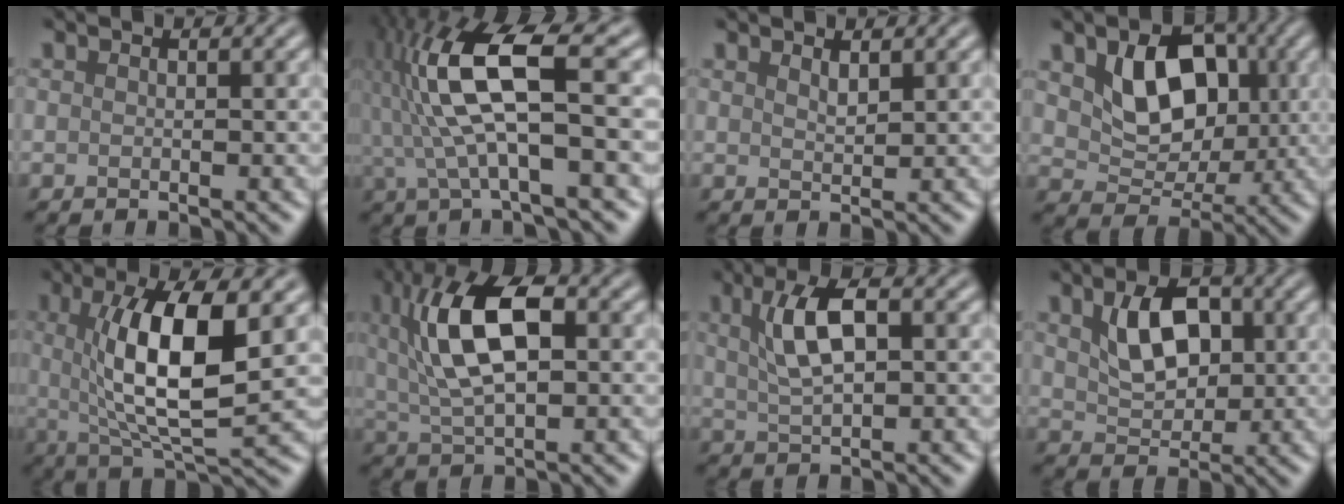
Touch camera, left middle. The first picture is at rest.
{"total": 10.1, "force": [0.9, 2.7, 9.6], "torque": [-0.197, 0.018, 0.015]}
{"total": 1.1, "force": [0.9, 0.3, 0.5], "torque": [-0.012, -0.002, 0.017]}
{"total": 7.0, "force": [1.4, 4.9, 4.8], "torque": [-0.088, -0.010, 0.025]}
{"total": 9.6, "force": [1.4, 2.8, 9.0], "torque": [-0.149, -0.007, 0.029]}
{"total": 9.5, "force": [2.0, 4.3, 8.2], "torque": [-0.155, 0.013, 0.027]}
{"total": 5.1, "force": [1.4, 1.9, 4.5], "torque": [-0.088, 0.008, 0.024]}
{"total": 5.6, "force": [1.5, 3.5, 4.1], "torque": [-0.081, 0.002, 0.027]}